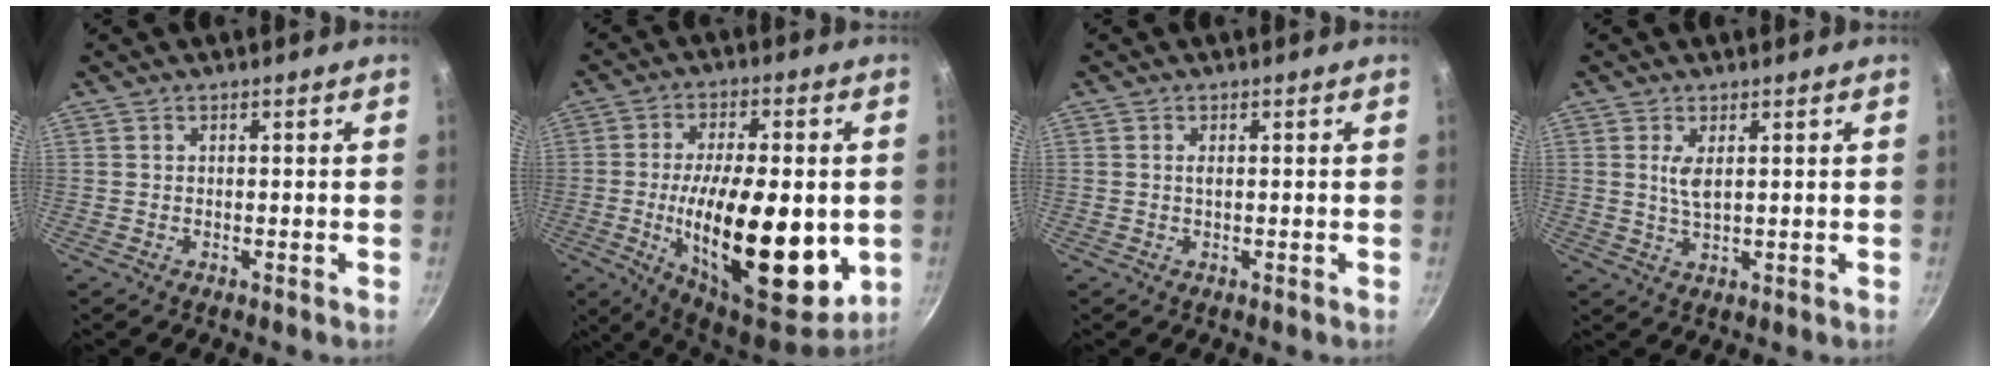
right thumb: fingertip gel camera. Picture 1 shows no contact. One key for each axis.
{"total": 24.3, "fx": -3.3, "fy": 9.9, "fz": 21.9, "tx": -0.330, "ty": -0.004, "tz": -0.047}
{"total": 0.8, "fx": 0.1, "fy": 0.3, "fz": 0.7, "tx": -0.013, "ty": 0.001, "tz": 0.001}
{"total": 3.4, "fx": 1.0, "fy": 1.4, "fz": 3.0, "tx": -0.055, "ty": -0.011, "tz": 0.020}